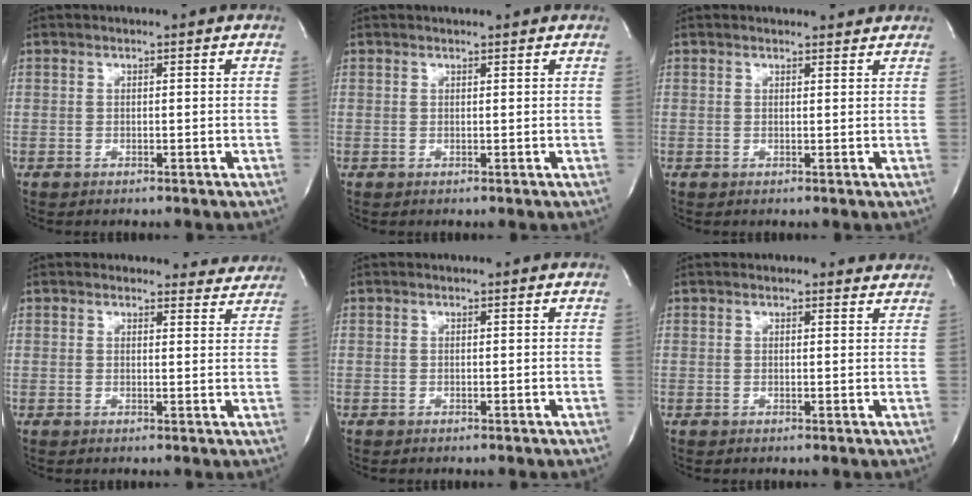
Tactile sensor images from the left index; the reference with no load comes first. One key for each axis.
{"total": 2.0, "fx": 1.9, "fy": 0.1, "fz": 0.6, "tx": -0.009, "ty": 0.014, "tz": 0.025}
{"total": 2.9, "fx": 2.8, "fy": 0.6, "fz": 0.3, "tx": -0.009, "ty": 0.004, "tz": 0.030}
{"total": 5.3, "fx": 5.0, "fy": 1.7, "fz": -0.5, "tx": 0.027, "ty": -0.014, "tz": 0.034}
{"total": 0.0}
{"total": 2.8, "fx": 2.6, "fy": 1.0, "fz": 0.3, "tx": -0.001, "ty": 0.000, "tz": 0.018}